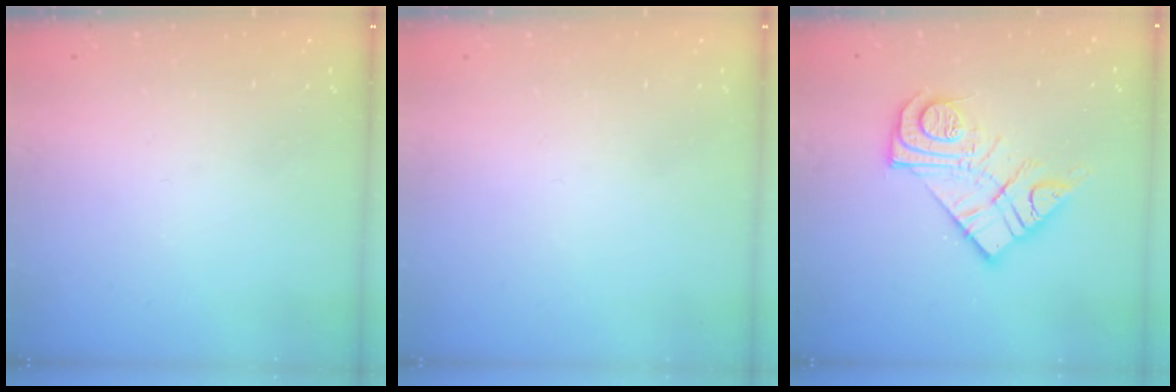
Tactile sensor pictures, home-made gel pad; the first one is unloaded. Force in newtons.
{"total": 1.9, "press": 1.9, "slide": 0.2}
{"total": 16.4, "press": 16.3, "slide": 1.4}